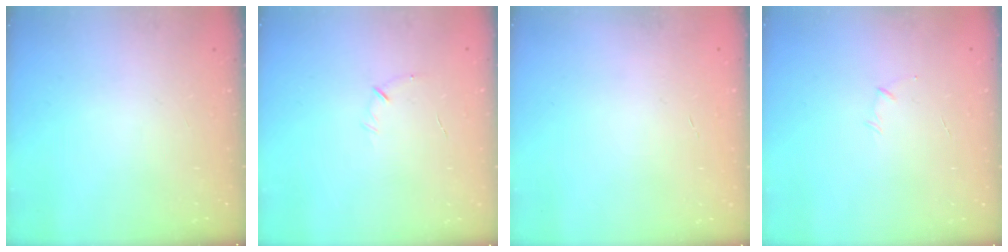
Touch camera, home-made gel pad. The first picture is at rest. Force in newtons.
{"total": 4.7, "press": 4.6, "slide": 1.2}
{"total": 0.0}
{"total": 4.0, "press": 3.9, "slide": 0.9}